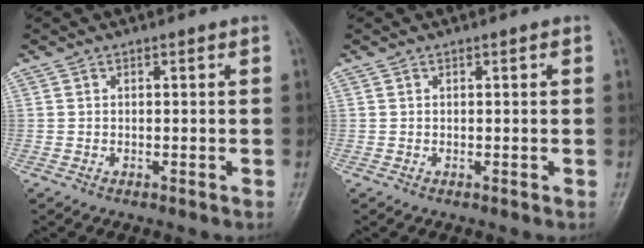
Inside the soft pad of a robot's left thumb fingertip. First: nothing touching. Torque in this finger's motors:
{"motor_torque": [0.08, 0.27, -0.15, -0.01, 0.04]}